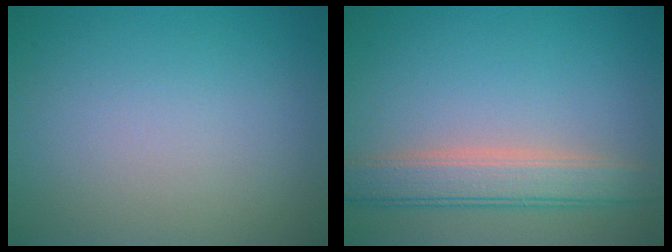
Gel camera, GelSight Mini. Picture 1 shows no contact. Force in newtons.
{"total": 4.3, "press": 4.3, "slide": 0.4}